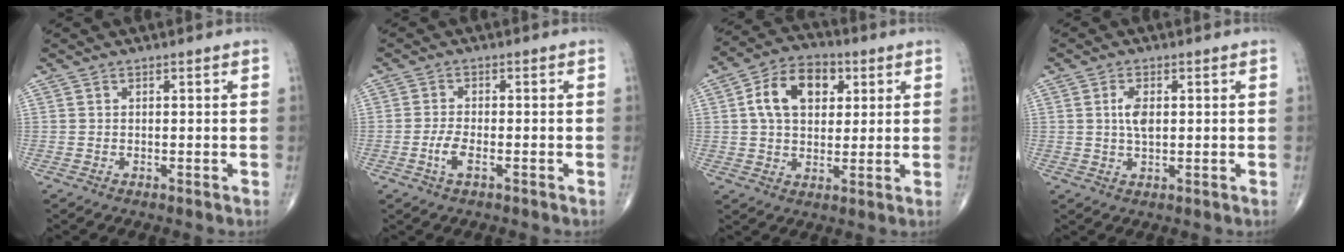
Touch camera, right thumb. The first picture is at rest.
{"total": 3.3, "force": [-1.4, 1.2, 2.7], "torque": [-0.062, 0.007, -0.027]}
{"total": 12.1, "force": [3.2, 8.0, 8.4], "torque": [-0.120, 0.007, 0.048]}
{"total": 3.9, "force": [0.7, 1.9, 3.3], "torque": [-0.064, -0.002, 0.013]}